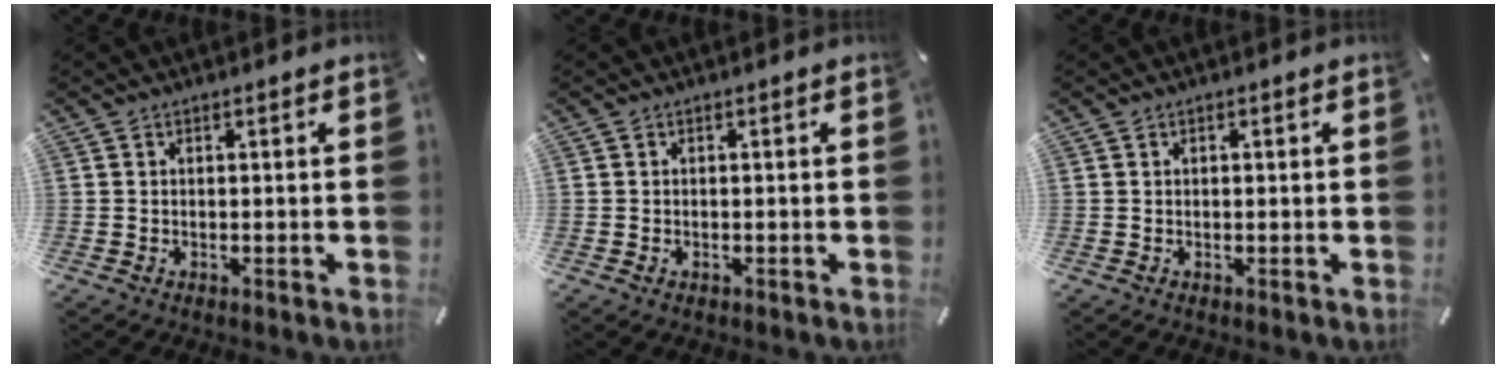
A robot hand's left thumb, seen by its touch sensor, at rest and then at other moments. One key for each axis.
{"total": 0.7, "fx": -0.2, "fy": 0.4, "fz": 0.4, "tx": -0.008, "ty": -0.001, "tz": -0.005}
{"total": 0.5, "fx": 0.1, "fy": 0.4, "fz": 0.3, "tx": -0.006, "ty": 0.002, "tz": 0.001}